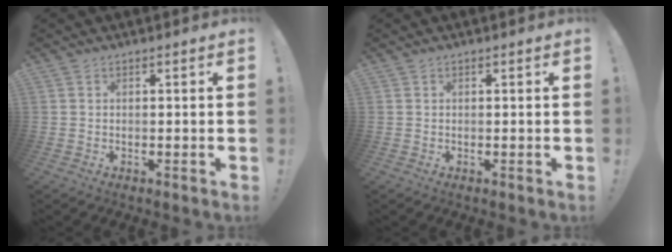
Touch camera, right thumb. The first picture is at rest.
{"total": 0.0}